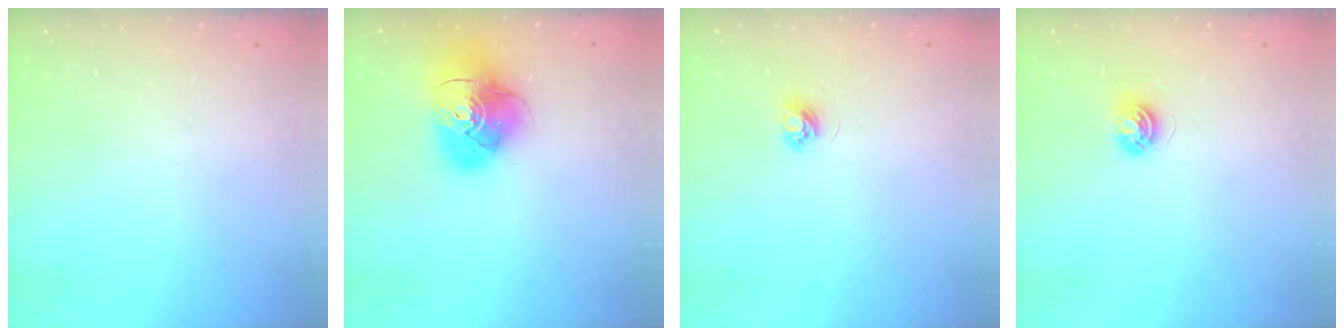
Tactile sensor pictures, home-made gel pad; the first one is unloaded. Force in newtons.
{"total": 16.0, "press": 15.9, "slide": 1.8}
{"total": 3.6, "press": 3.6, "slide": 0.4}
{"total": 5.4, "press": 5.4, "slide": 0.5}